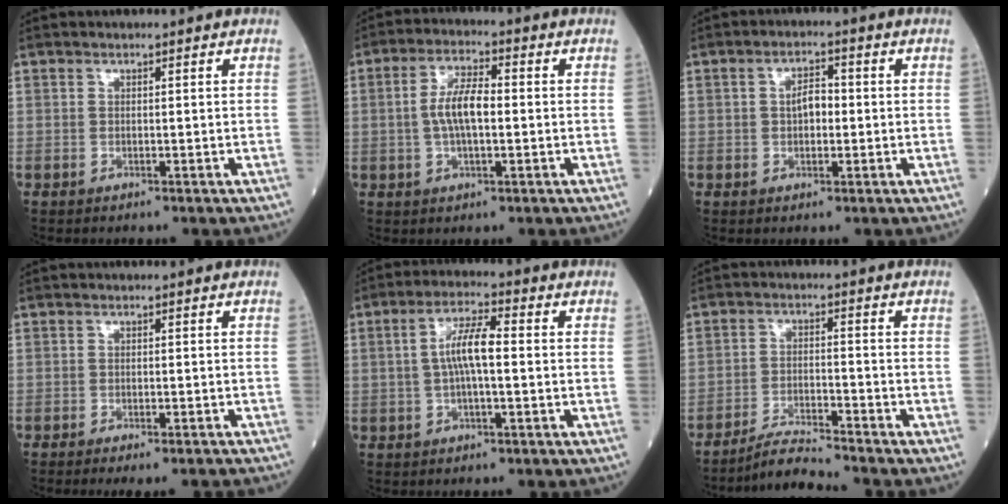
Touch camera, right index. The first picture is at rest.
{"total": 6.9, "force": [-0.2, 2.2, 6.5], "torque": [-0.132, 0.009, -0.007]}
{"total": 3.4, "force": [0.0, 1.7, 2.9], "torque": [-0.048, 0.009, -0.001]}
{"total": 6.1, "force": [-5.4, 0.8, 2.7], "torque": [-0.025, -0.008, -0.073]}
{"total": 6.4, "force": [0.2, 1.4, 6.3], "torque": [-0.125, 0.016, 0.000]}
{"total": 5.3, "force": [-5.0, -1.1, 1.1], "torque": [-0.026, -0.016, -0.091]}